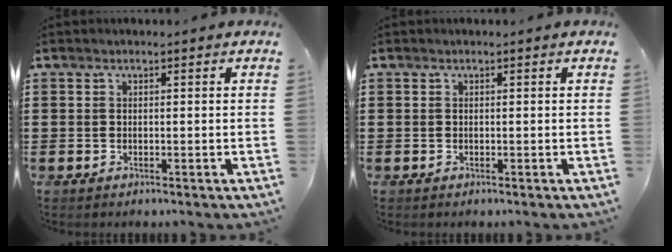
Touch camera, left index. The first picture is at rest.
{"total": 0.0}